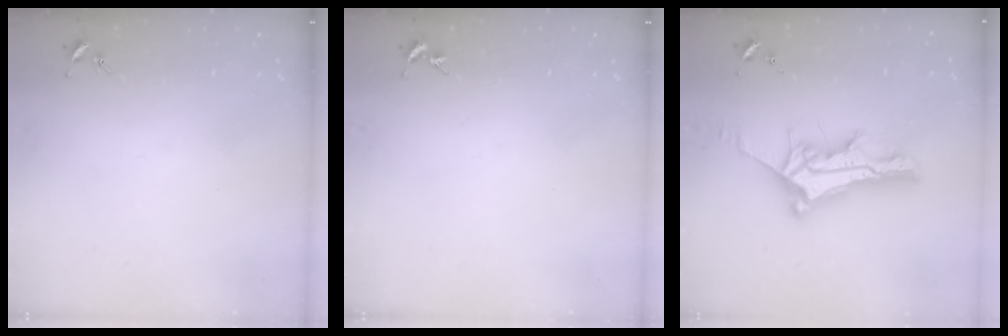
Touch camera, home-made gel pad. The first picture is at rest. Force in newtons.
{"total": 0.0}
{"total": 10.8, "press": 10.7, "slide": 0.8}